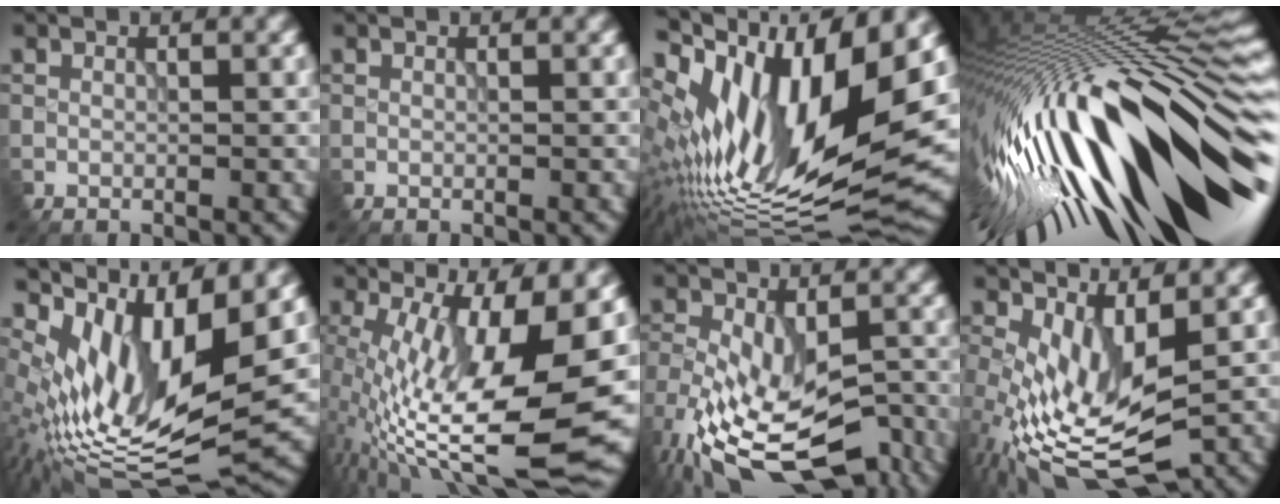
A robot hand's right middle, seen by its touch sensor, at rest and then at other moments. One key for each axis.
{"total": 0.0}
{"total": 16.1, "fx": 2.9, "fy": 6.0, "fz": 14.7, "tx": -0.278, "ty": 0.007, "tz": 0.050}
{"total": 18.2, "fx": -3.0, "fy": 6.1, "fz": 16.9, "tx": -0.280, "ty": -0.023, "tz": -0.039}
{"total": 11.9, "fx": 2.9, "fy": 4.4, "fz": 10.6, "tx": -0.219, "ty": -0.004, "tz": 0.070}
{"total": 14.0, "fx": -0.2, "fy": 4.2, "fz": 13.4, "tx": -0.241, "ty": -0.017, "tz": 0.009}
{"total": 13.0, "fx": -7.9, "fy": 6.0, "fz": 8.4, "tx": -0.180, "ty": -0.033, "tz": -0.112}
{"total": 7.3, "fx": -1.4, "fy": 3.2, "fz": 6.4, "tx": -0.159, "ty": -0.014, "tz": -0.026}